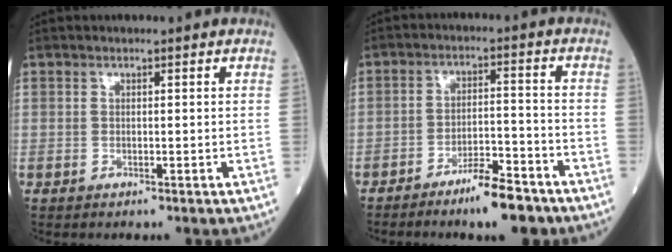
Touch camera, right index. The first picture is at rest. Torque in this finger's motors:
{"motor_torque": [0.34, -0.24, 0.16, 0.02]}